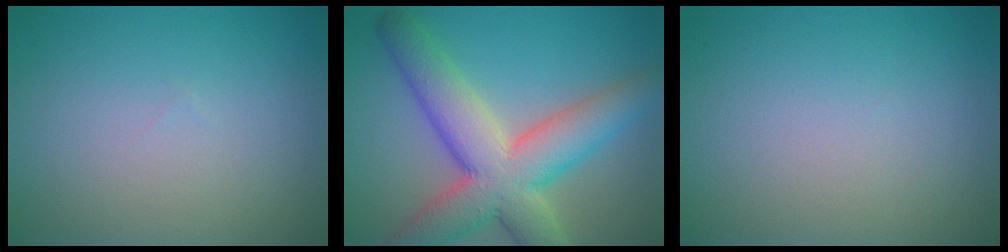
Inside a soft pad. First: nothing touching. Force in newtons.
{"total": 9.8, "press": 9.8, "slide": 0.7}
{"total": 0.0}